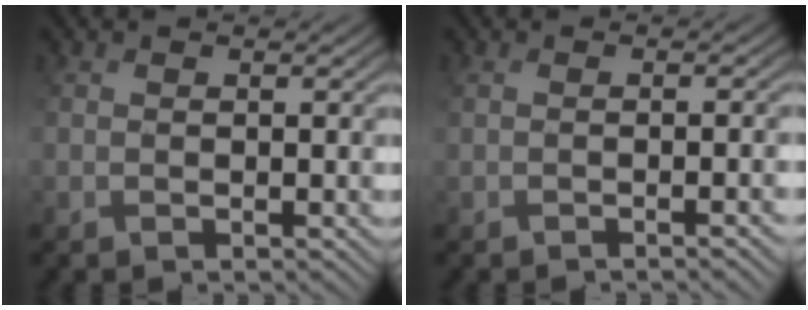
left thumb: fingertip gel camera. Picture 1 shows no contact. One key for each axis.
{"total": 2.1, "fx": -0.8, "fy": 0.1, "fz": 1.9, "tx": -0.015, "ty": 0.012, "tz": -0.016}